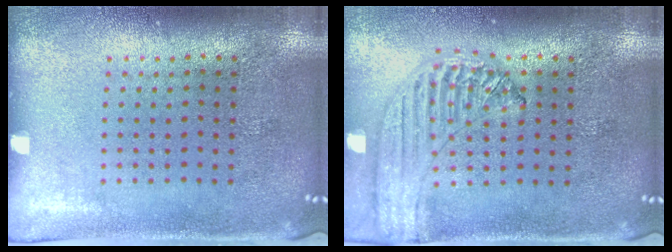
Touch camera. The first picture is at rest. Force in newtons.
{"total": 1.2, "press": 1.2, "slide": 0.2}